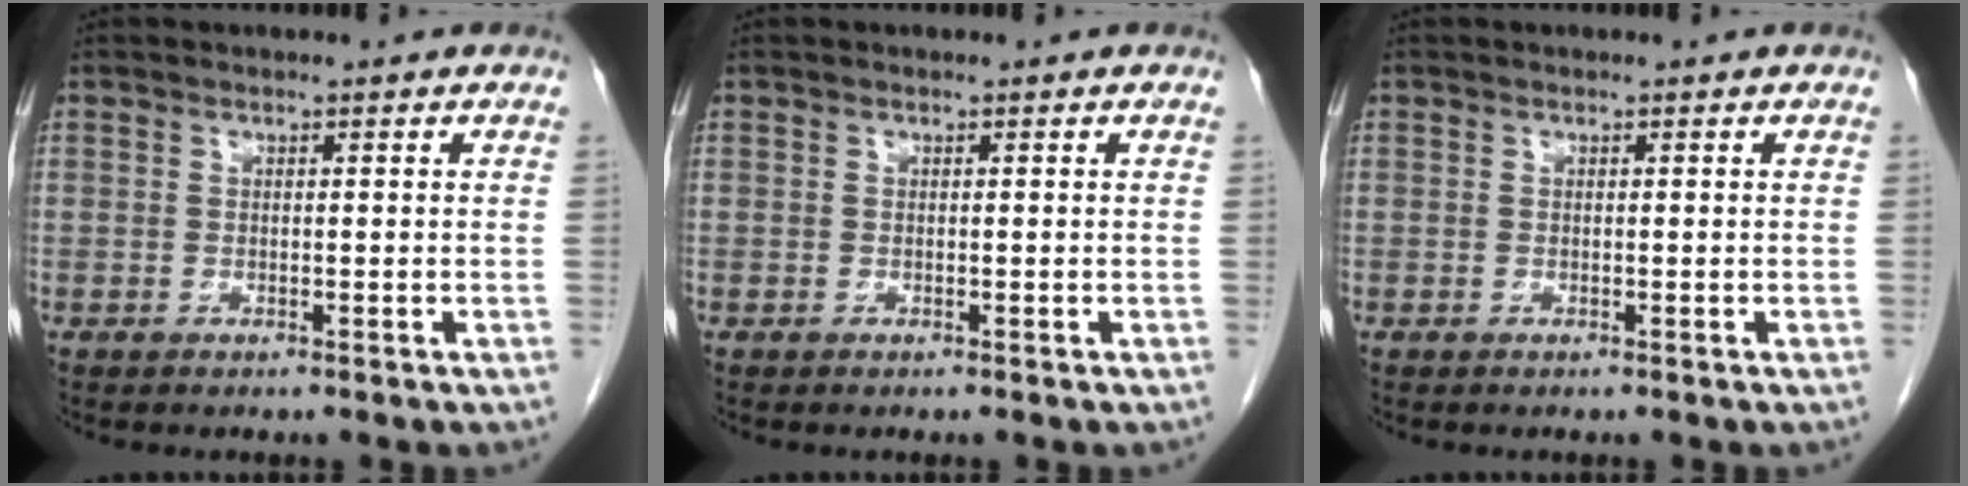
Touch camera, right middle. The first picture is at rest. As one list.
[{"total": 0.0}, {"total": 0.0}]